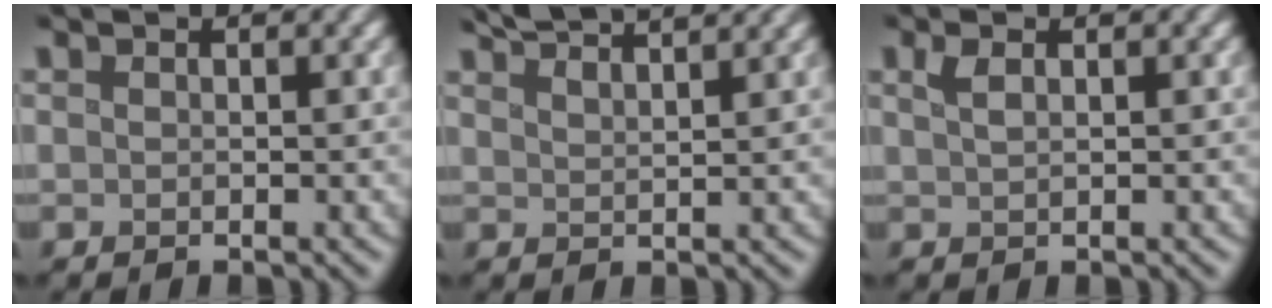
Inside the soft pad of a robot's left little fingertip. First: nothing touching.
{"total": 6.2, "force": [5.3, 1.3, 3.0], "torque": [-0.026, 0.030, 0.051]}
{"total": 1.3, "force": [0.7, 0.4, 1.0], "torque": [-0.020, 0.005, 0.014]}